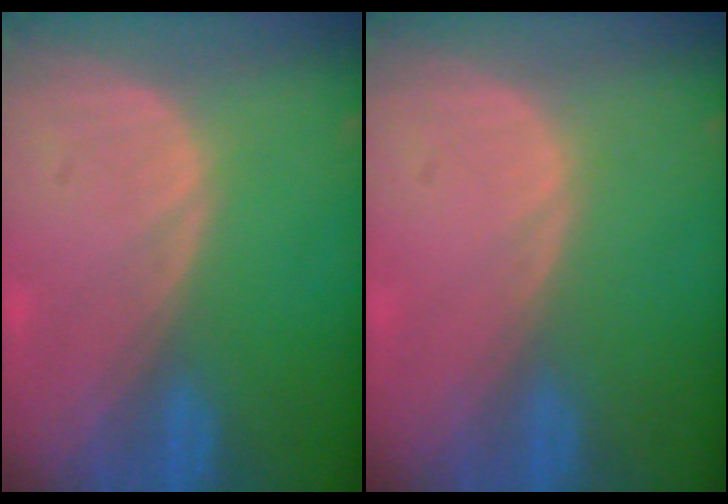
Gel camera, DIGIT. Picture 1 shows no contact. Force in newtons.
{"total": 0.0}